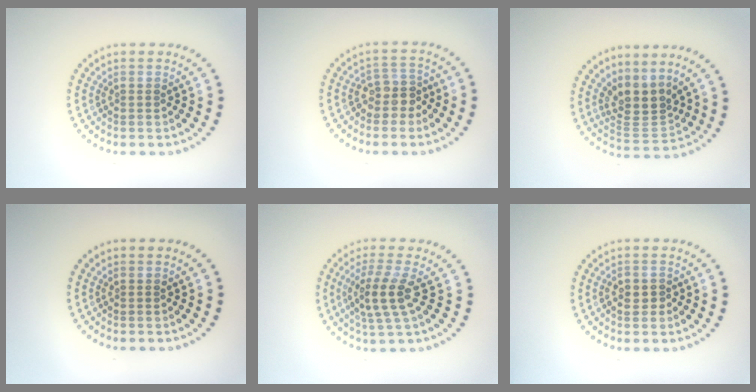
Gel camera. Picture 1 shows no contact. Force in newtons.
{"total": 2.5, "press": 2.1, "slide": 1.3}
{"total": 3.4, "press": 2.6, "slide": 2.1}
{"total": 0.0}
{"total": 3.5, "press": 3.0, "slide": 1.8}
{"total": 1.2, "press": 1.2, "slide": 0.4}